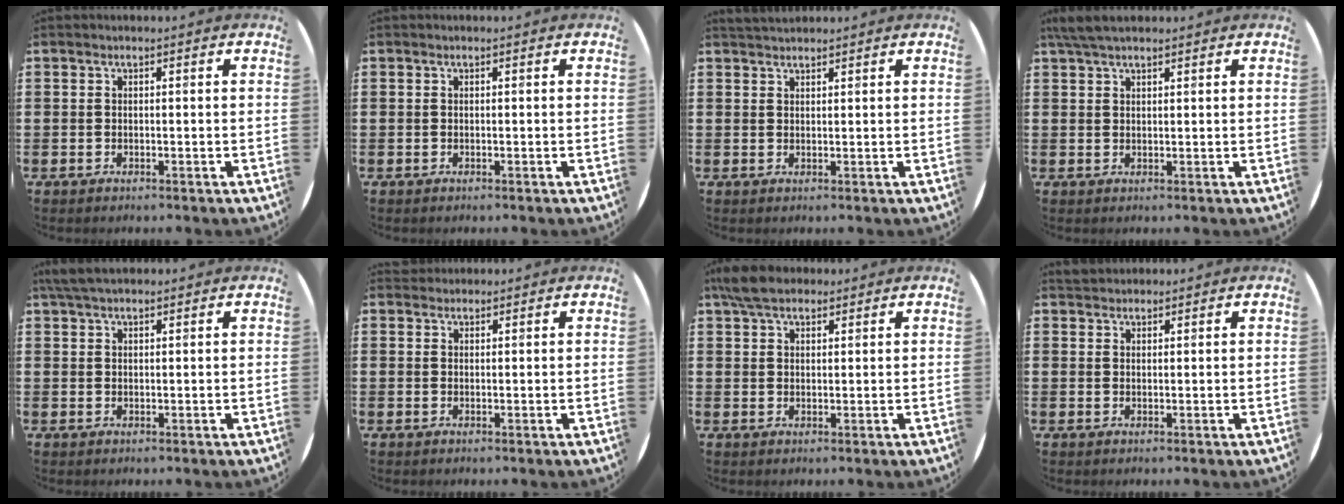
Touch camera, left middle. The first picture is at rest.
{"total": 0.0}
{"total": 1.5, "force": [1.4, 0.3, 0.1], "torque": [-0.004, 0.004, 0.028]}
{"total": 3.4, "force": [2.8, 0.9, 1.7], "torque": [-0.039, 0.007, 0.052]}
{"total": 2.8, "force": [2.3, 0.7, 1.3], "torque": [-0.031, 0.007, 0.044]}
{"total": 1.1, "force": [1.0, 0.3, -0.2], "torque": [0.003, 0.003, 0.020]}
{"total": 4.8, "force": [4.0, 1.9, 1.8], "torque": [-0.037, -0.001, 0.074]}
{"total": 1.4, "force": [1.3, 0.4, 0.0], "torque": [0.000, 0.004, 0.026]}